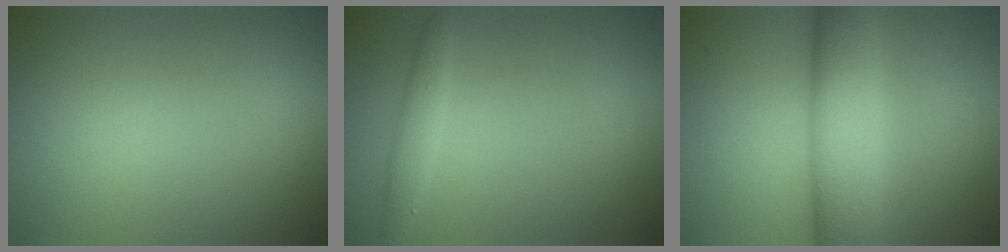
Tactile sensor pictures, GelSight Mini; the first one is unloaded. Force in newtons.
{"total": 1.4, "press": 1.4, "slide": 0.0}
{"total": 8.2, "press": 8.2, "slide": 0.2}